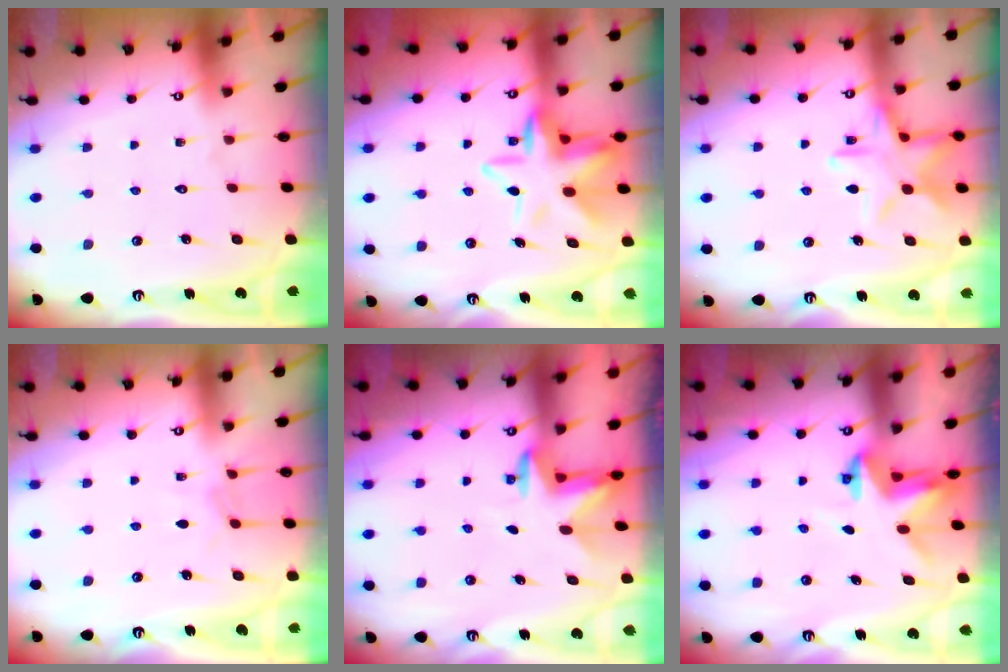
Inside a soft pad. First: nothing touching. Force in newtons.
{"total": 11.9, "press": 11.6, "slide": 2.3}
{"total": 13.8, "press": 13.7, "slide": 0.9}
{"total": 4.0, "press": 4.0, "slide": 0.2}
{"total": 2.9, "press": 2.8, "slide": 0.7}
{"total": 3.0, "press": 3.0, "slide": 0.1}